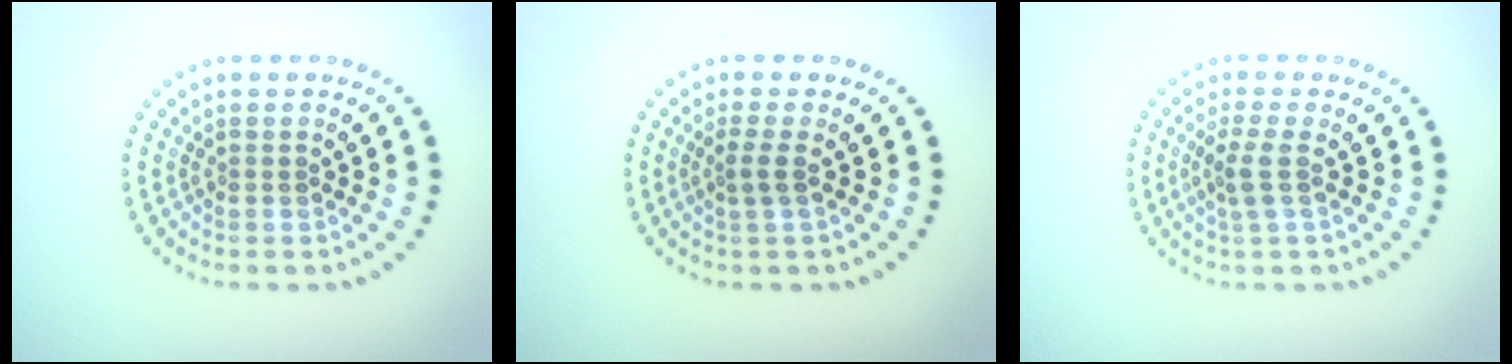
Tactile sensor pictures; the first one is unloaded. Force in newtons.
{"total": 1.4, "press": 1.0, "slide": 1.0}
{"total": 2.0, "press": 1.5, "slide": 1.4}